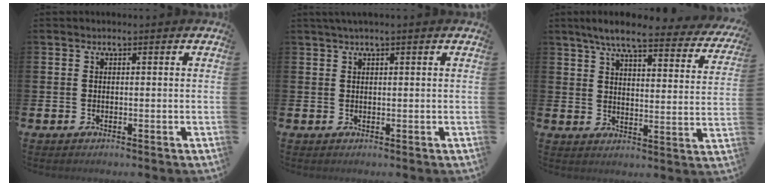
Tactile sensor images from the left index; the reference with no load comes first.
{"total": 1.2, "force": [0.9, -0.1, 0.8], "torque": [-0.019, 0.005, 0.017]}
{"total": 7.1, "force": [6.2, 0.9, 3.4], "torque": [-0.076, -0.034, 0.102]}